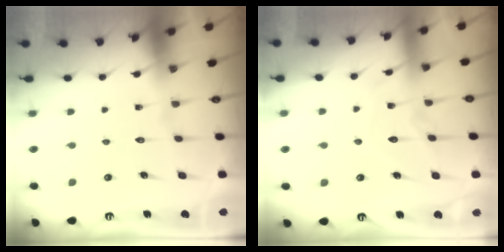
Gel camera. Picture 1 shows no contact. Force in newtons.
{"total": 9.4, "press": 9.4, "slide": 0.7}